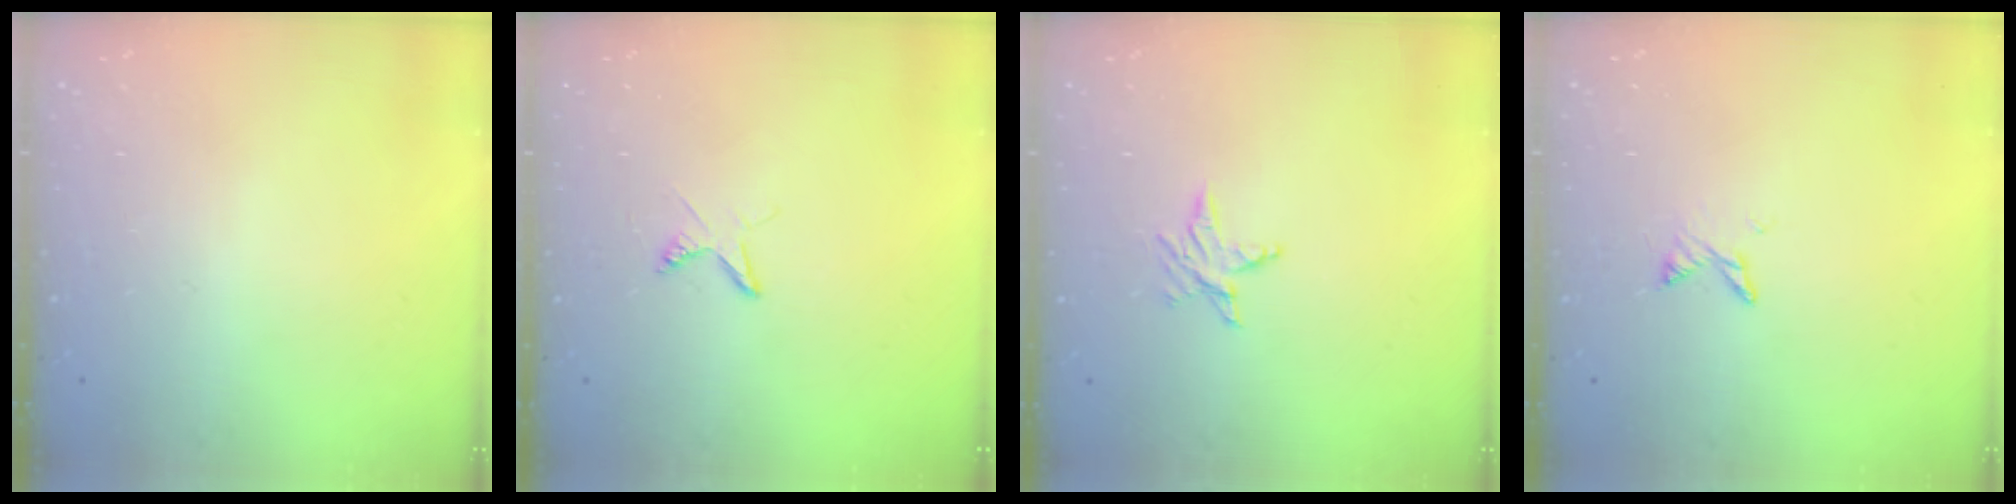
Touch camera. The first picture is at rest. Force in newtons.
{"total": 3.8, "press": 3.8, "slide": 0.4}
{"total": 3.6, "press": 3.6, "slide": 0.5}
{"total": 3.9, "press": 3.8, "slide": 0.5}